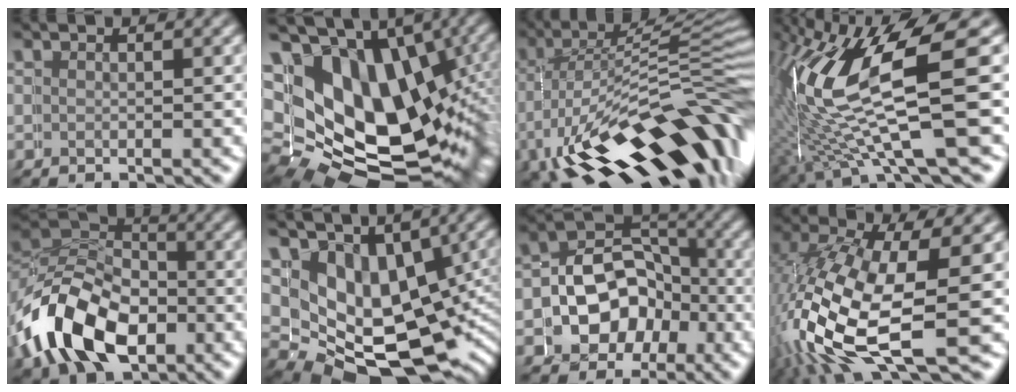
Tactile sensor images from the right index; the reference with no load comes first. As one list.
[{"total": 20.1, "force": [-0.7, 15.5, 12.8], "torque": [-0.238, -0.064, 0.016]}, {"total": 15.1, "force": [-6.6, 7.8, 11.1], "torque": [-0.171, -0.052, -0.067]}, {"total": 12.0, "force": [0.5, 6.2, 10.2], "torque": [-0.206, -0.013, 0.019]}, {"total": 10.2, "force": [-2.2, 8.4, 5.3], "torque": [-0.119, -0.025, -0.036]}, {"total": 11.5, "force": [-3.2, 8.9, 6.4], "torque": [-0.137, -0.065, -0.028]}, {"total": 7.7, "force": [-1.7, 7.3, 1.8], "torque": [-0.045, -0.029, -0.023]}, {"total": 10.2, "force": [-2.1, 6.2, 7.8], "torque": [-0.191, -0.058, -0.003]}]